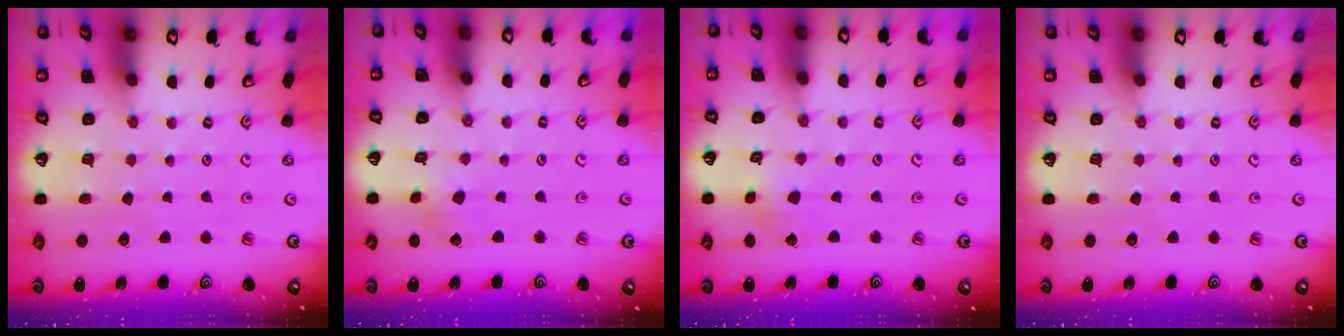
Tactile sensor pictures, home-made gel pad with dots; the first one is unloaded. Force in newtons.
{"total": 2.4, "press": 2.4, "slide": 0.6}
{"total": 2.4, "press": 2.4, "slide": 0.2}
{"total": 0.0}